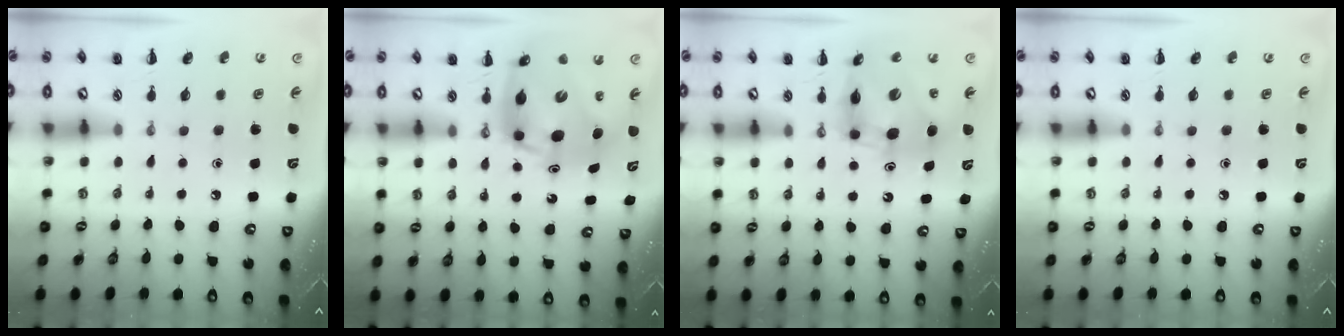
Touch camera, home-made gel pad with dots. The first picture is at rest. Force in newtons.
{"total": 12.9, "press": 12.4, "slide": 3.6}
{"total": 9.7, "press": 9.6, "slide": 1.7}
{"total": 0.0}